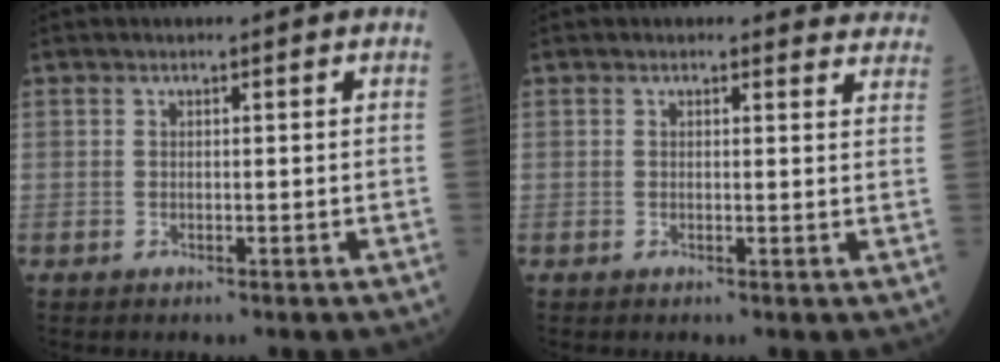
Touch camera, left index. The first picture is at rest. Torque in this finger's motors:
{"motor_torque": [0.06, -0.21, 0.12, 0.01]}